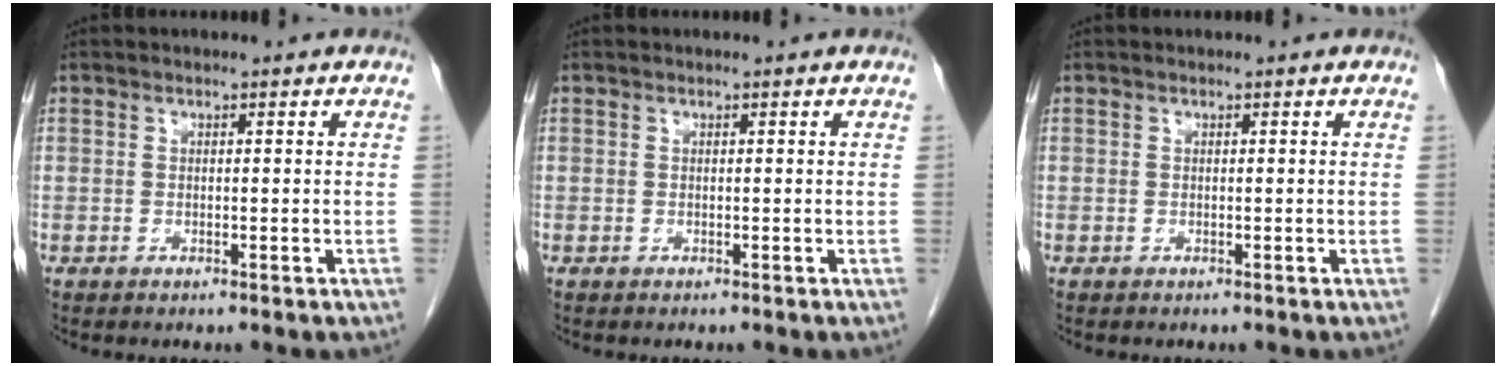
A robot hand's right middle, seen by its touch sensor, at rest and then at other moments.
{"total": 0.0}
{"total": 0.0}